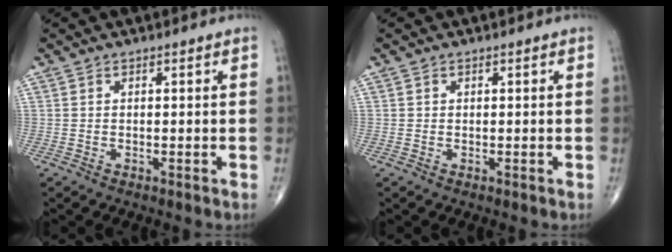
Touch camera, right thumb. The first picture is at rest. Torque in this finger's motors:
{"motor_torque": [-0.40, 0.12, -0.02, 0.11, 0.03]}